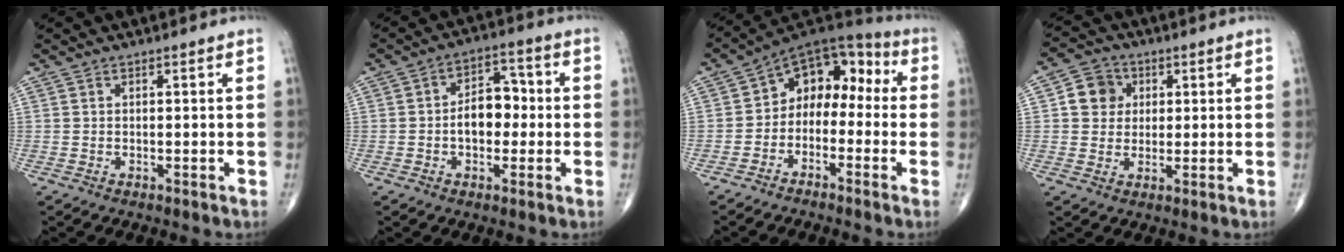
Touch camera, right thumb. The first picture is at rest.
{"total": 8.1, "force": [-0.8, 5.4, 6.1], "torque": [-0.066, 0.027, -0.022]}
{"total": 11.2, "force": [-1.6, 8.1, 7.6], "torque": [-0.065, 0.065, -0.046]}
{"total": 6.7, "force": [1.5, 6.0, 2.5], "torque": [-0.015, 0.002, 0.019]}